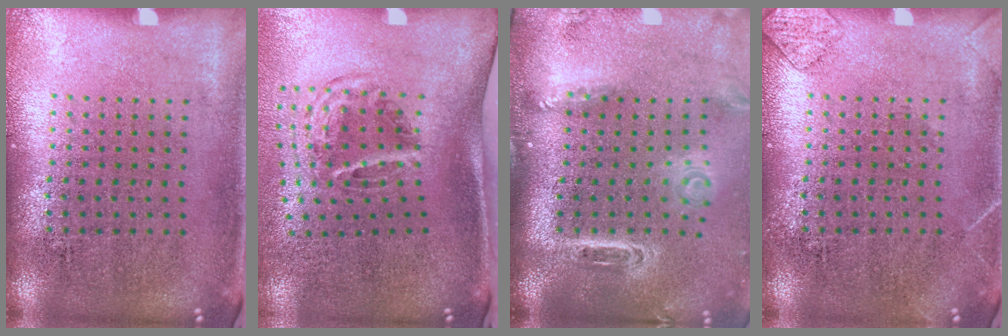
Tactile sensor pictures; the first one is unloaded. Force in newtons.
{"total": 2.0, "press": 1.2, "slide": 1.6}
{"total": 2.9, "press": 2.1, "slide": 2.1}
{"total": 1.4, "press": 1.4, "slide": 0.1}